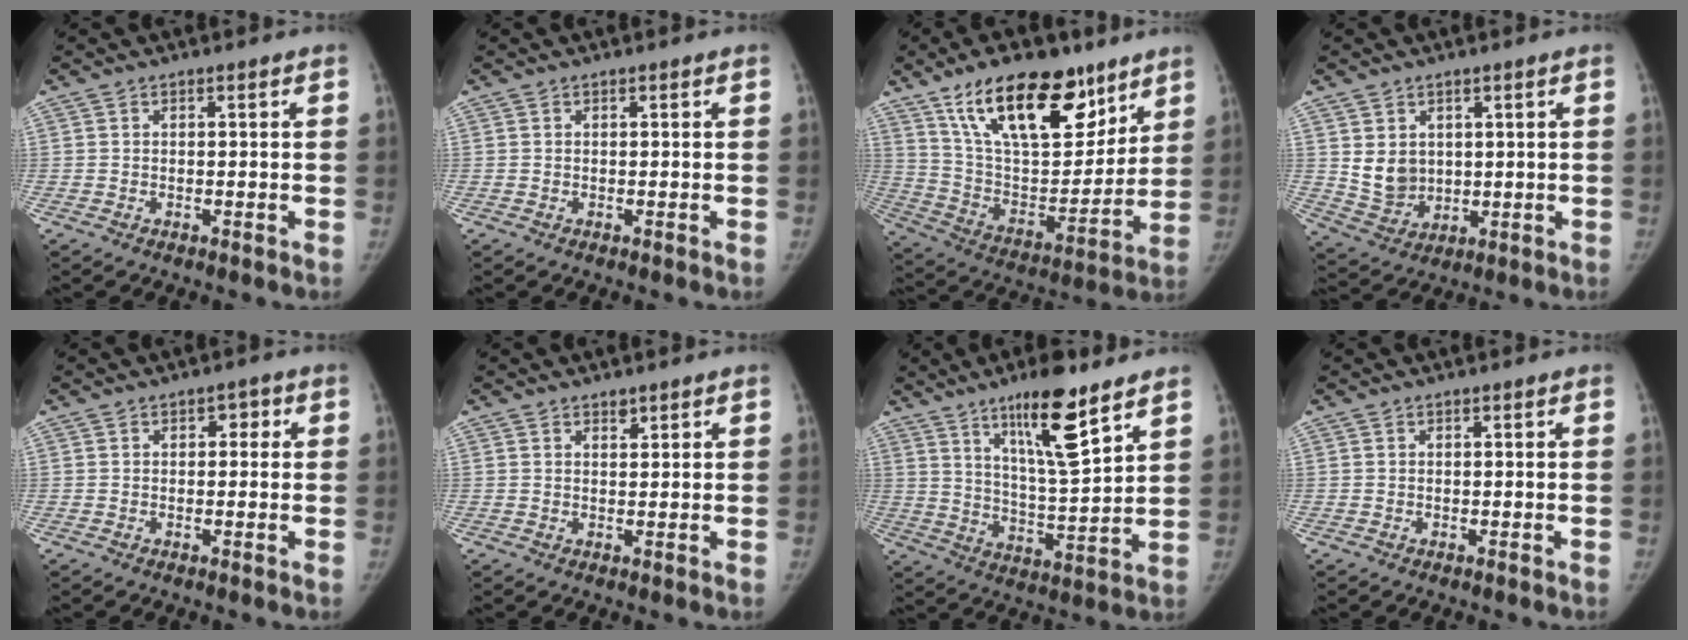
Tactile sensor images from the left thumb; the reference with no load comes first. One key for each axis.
{"total": 0.0}
{"total": 25.7, "fx": 15.9, "fy": 11.9, "fz": 16.4, "tx": -0.226, "ty": -0.046, "tz": 0.276}
{"total": 6.6, "fx": 1.7, "fy": 5.4, "fz": 3.3, "tx": -0.040, "ty": -0.021, "tz": 0.053}
{"total": 2.3, "fx": 0.5, "fy": 1.6, "fz": 1.5, "tx": 0.000, "ty": 0.005, "tz": 0.000}
{"total": 1.3, "fx": 1.1, "fy": 0.7, "fz": 0.5, "tx": 0.000, "ty": -0.007, "tz": 0.016}
{"total": 14.7, "fx": 9.2, "fy": 2.9, "fz": 11.1, "tx": -0.174, "ty": -0.059, "tz": 0.161}
{"total": 0.0}